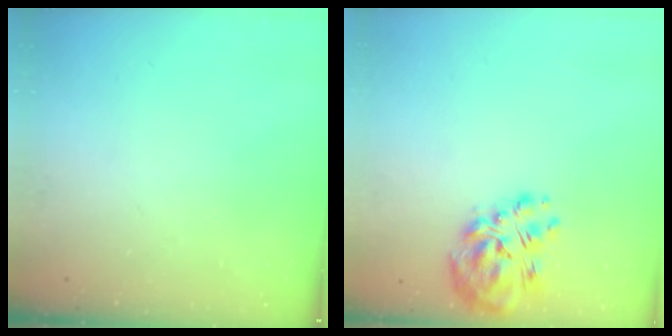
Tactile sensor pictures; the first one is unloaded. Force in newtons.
{"total": 11.2, "press": 10.8, "slide": 3.3}